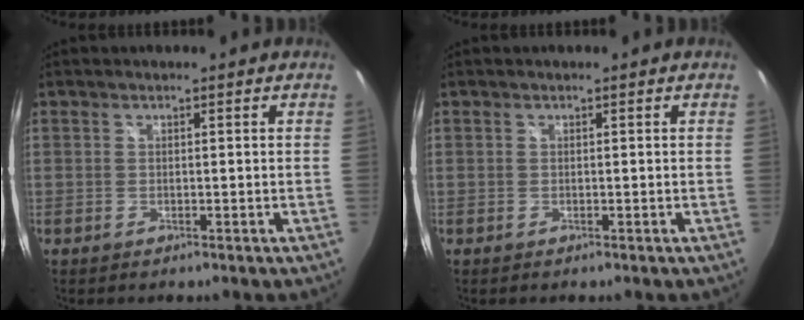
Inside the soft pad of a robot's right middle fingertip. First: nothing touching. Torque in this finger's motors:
{"motor_torque": [-0.09, 0.06, 0.00, 0.00]}